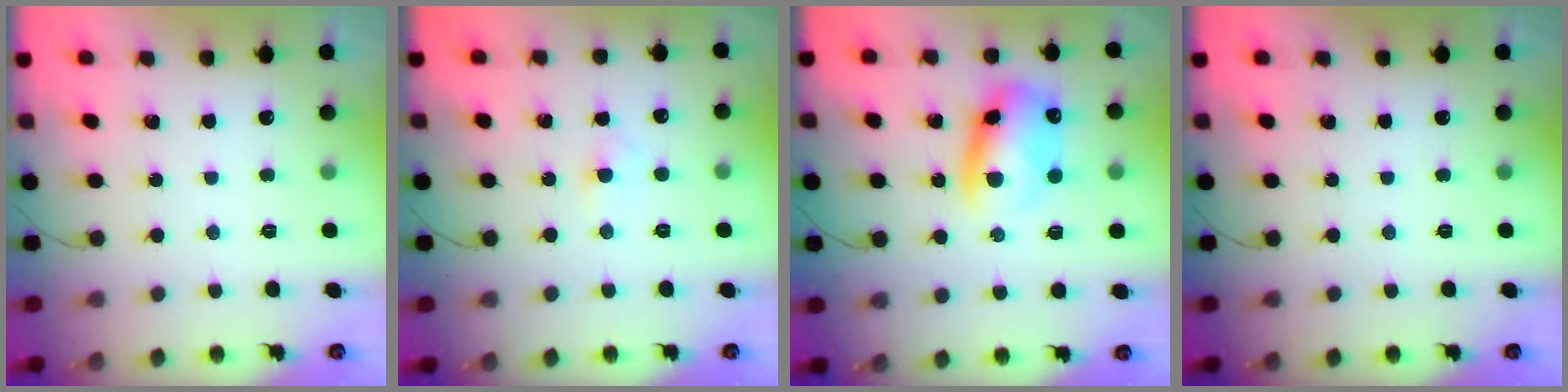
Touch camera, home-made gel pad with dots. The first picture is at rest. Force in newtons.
{"total": 2.3, "press": 2.1, "slide": 1.0}
{"total": 10.4, "press": 10.2, "slide": 2.3}
{"total": 0.0}